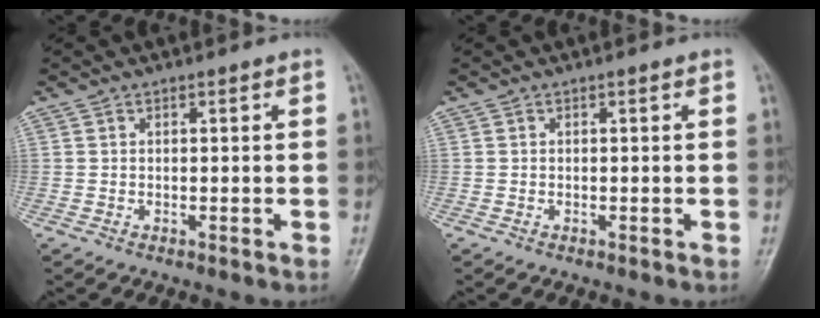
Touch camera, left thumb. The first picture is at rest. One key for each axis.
{"total": 0.0}